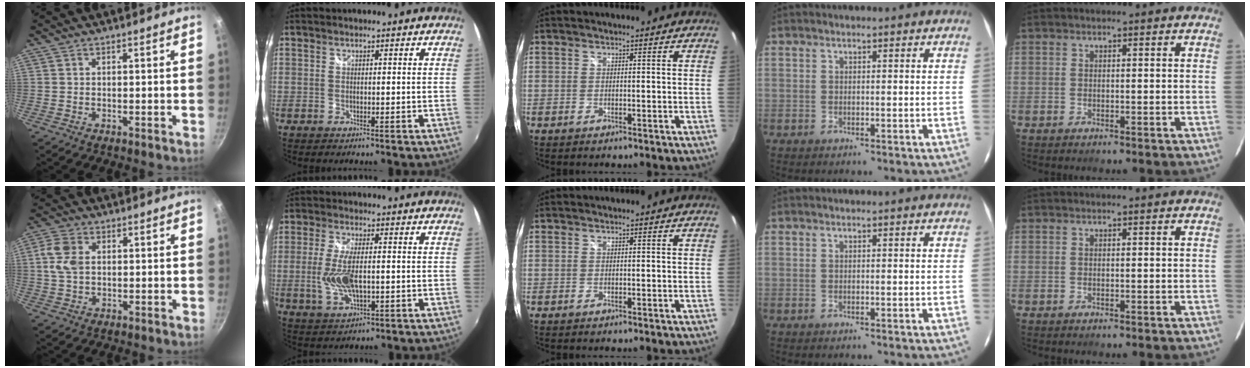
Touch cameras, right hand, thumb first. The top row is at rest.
{"thumb": {"total": 5.9, "force": [1.0, 3.9, 4.2], "torque": [-0.084, 0.006, 0.014]}, "index": {"total": 8.6, "force": [-1.0, 3.5, 7.8], "torque": [-0.161, -0.009, -0.016]}}